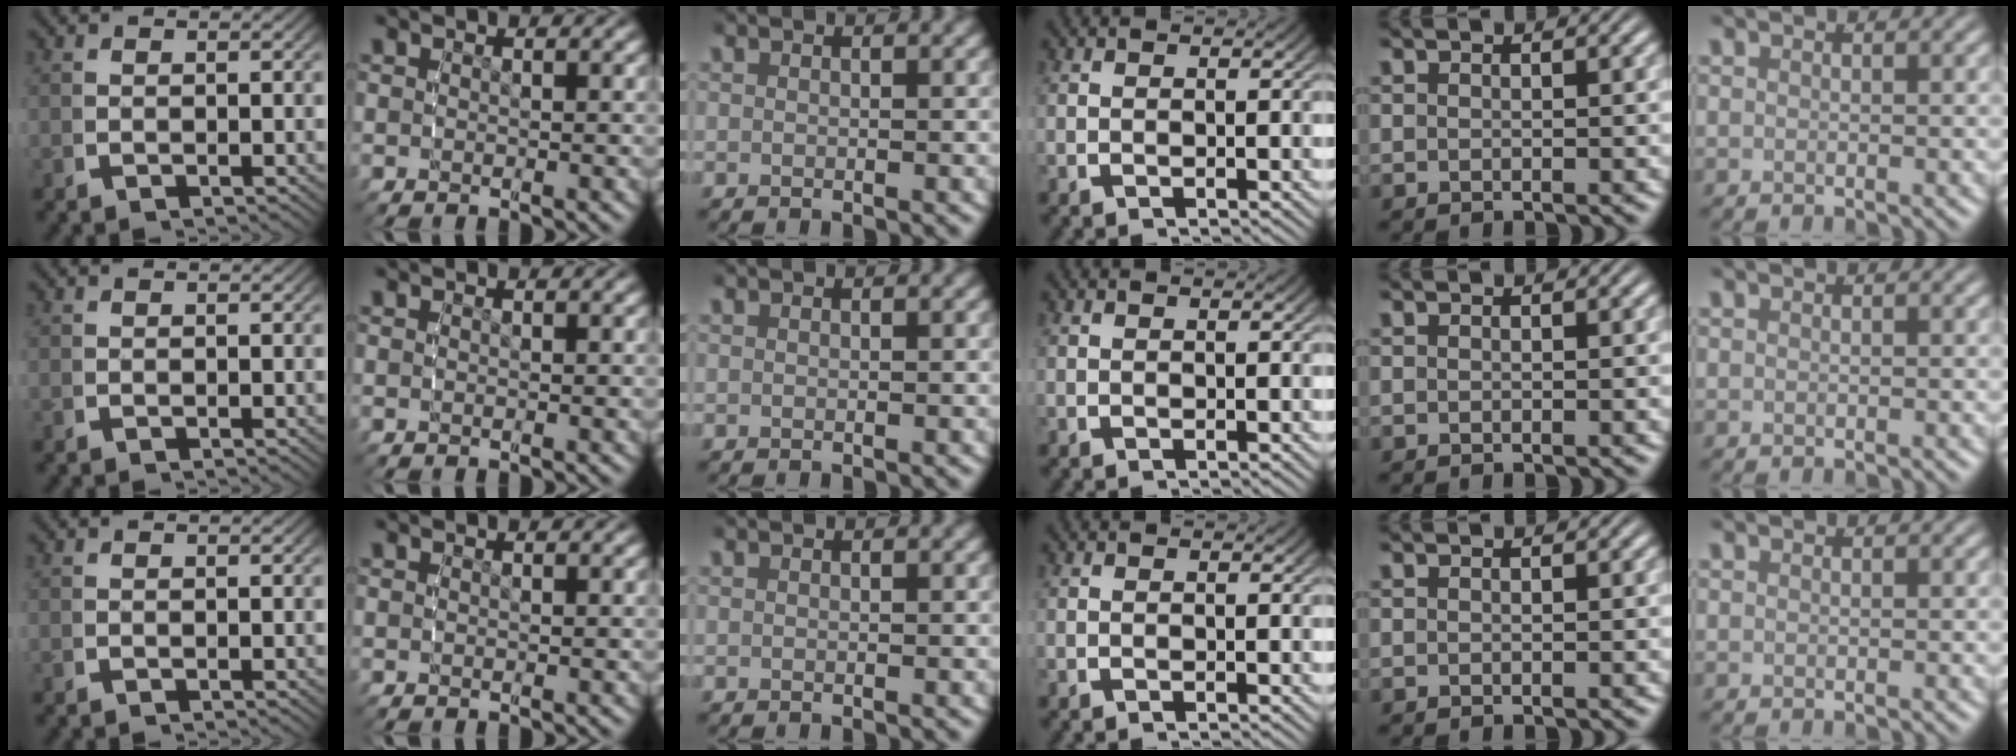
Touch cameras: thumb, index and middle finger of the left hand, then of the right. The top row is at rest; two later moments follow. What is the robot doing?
{"motion": "reach", "object": "router"}